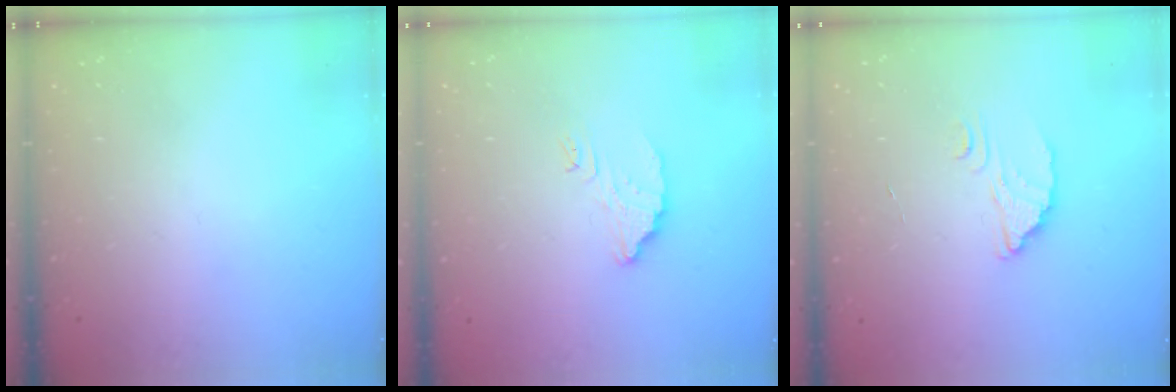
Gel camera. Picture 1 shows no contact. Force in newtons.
{"total": 4.5, "press": 4.5, "slide": 0.2}
{"total": 2.6, "press": 2.6, "slide": 0.1}